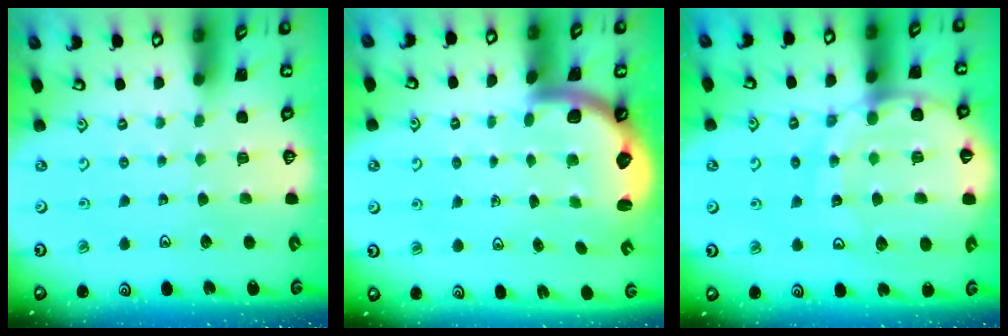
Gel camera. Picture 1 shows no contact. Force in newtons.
{"total": 2.9, "press": 2.8, "slide": 0.4}
{"total": 17.1, "press": 16.9, "slide": 2.1}